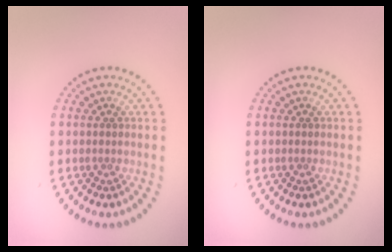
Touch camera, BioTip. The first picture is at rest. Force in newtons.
{"total": 0.0}